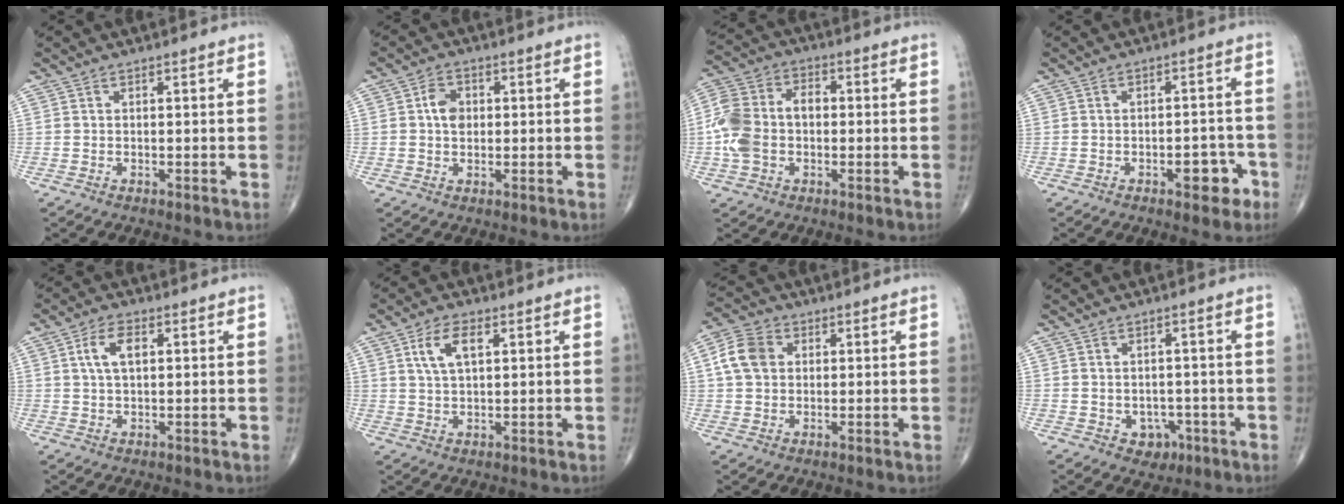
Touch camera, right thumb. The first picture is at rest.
{"total": 4.0, "force": [0.5, 3.0, 2.6], "torque": [-0.037, 0.002, 0.004]}
{"total": 12.0, "force": [-0.9, 8.5, 8.4], "torque": [-0.170, 0.039, -0.025]}
{"total": 5.3, "force": [-2.6, 2.6, 3.9], "torque": [-0.028, 0.025, -0.029]}
{"total": 5.4, "force": [1.4, 2.9, 4.4], "torque": [-0.081, 0.005, 0.025]}
{"total": 6.3, "force": [2.3, 3.1, 5.0], "torque": [-0.089, -0.004, 0.046]}
{"total": 7.7, "force": [1.6, 6.0, 4.6], "torque": [-0.081, 0.010, 0.023]}
{"total": 4.3, "force": [-1.6, 3.5, 2.0], "torque": [0.000, 0.010, -0.014]}